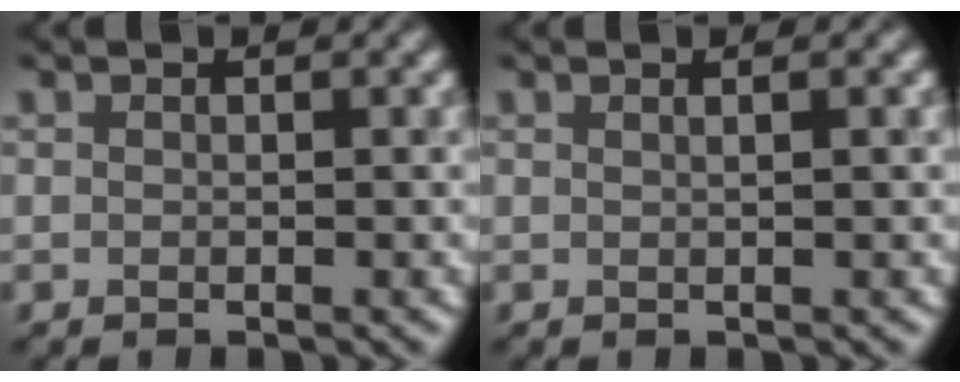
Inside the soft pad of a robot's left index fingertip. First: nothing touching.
{"total": 1.6, "force": [0.7, 0.6, 1.3], "torque": [-0.009, 0.002, -0.004]}